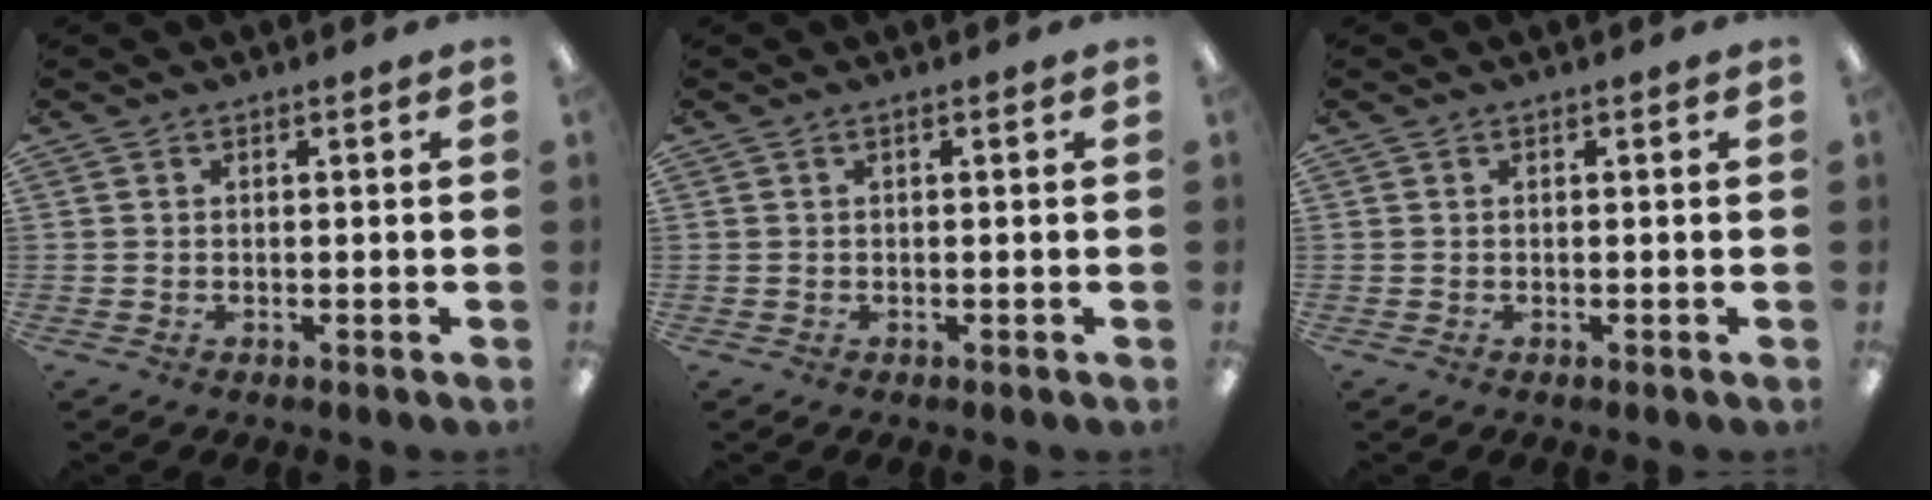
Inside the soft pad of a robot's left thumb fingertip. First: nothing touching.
{"total": 0.0}
{"total": 0.0}